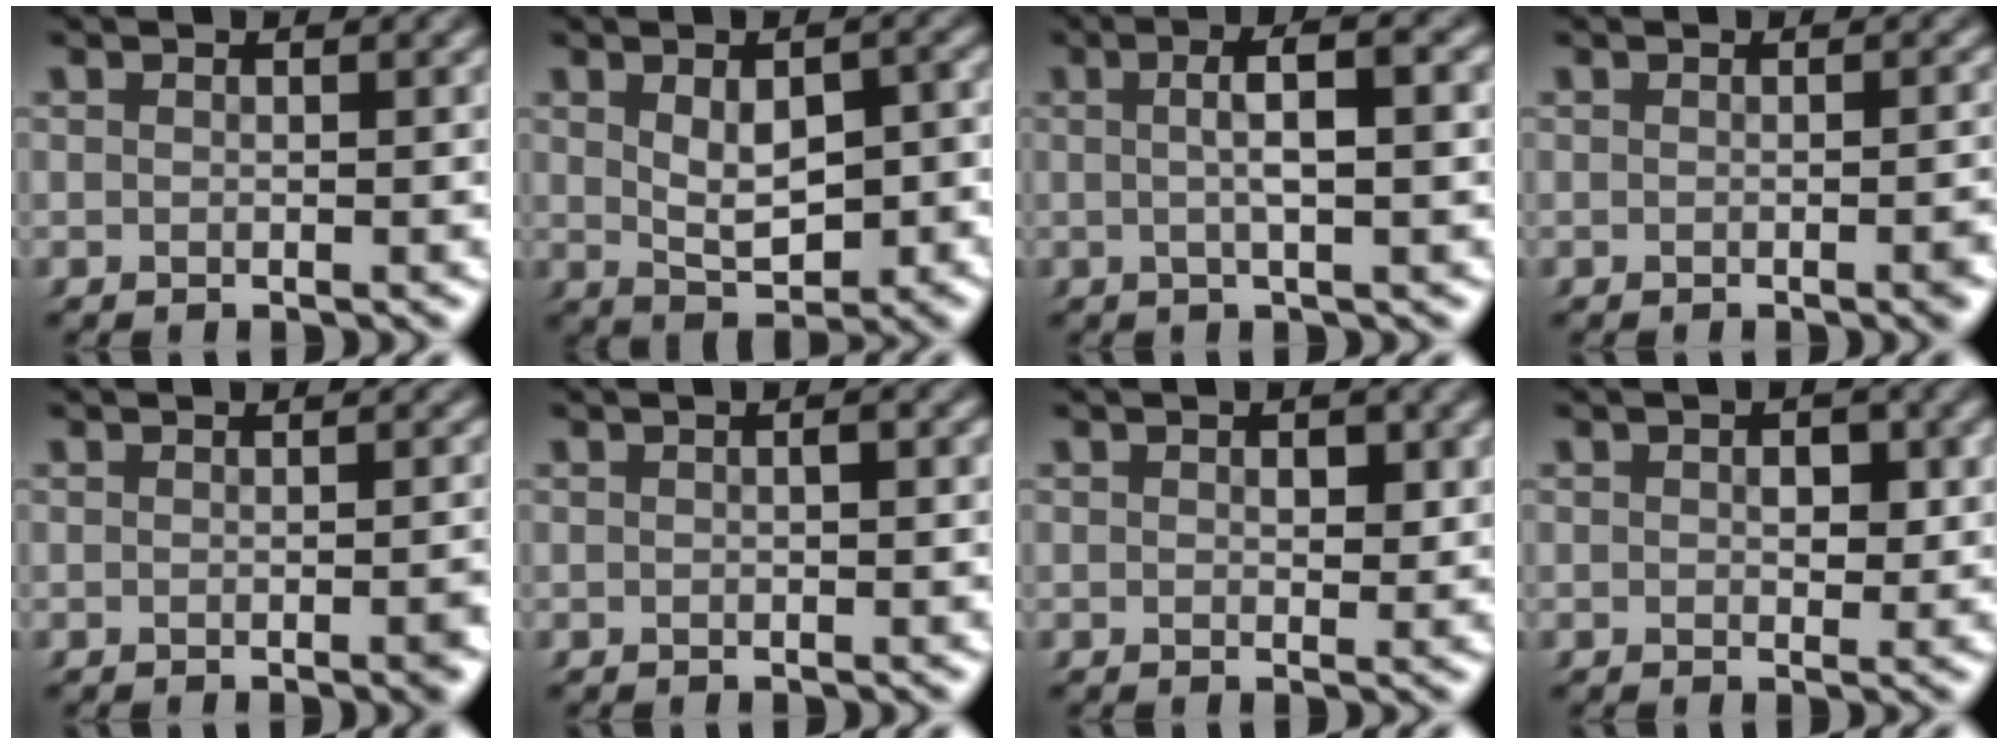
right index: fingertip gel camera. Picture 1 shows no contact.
{"total": 4.8, "force": [0.2, 2.8, 3.9], "torque": [-0.060, -0.012, 0.012]}
{"total": 3.9, "force": [0.5, 0.3, 3.8], "torque": [-0.058, 0.015, 0.004]}
{"total": 1.3, "force": [-0.4, 0.2, 1.3], "torque": [-0.015, 0.010, -0.013]}
{"total": 1.6, "force": [-0.5, 0.3, 1.6], "torque": [-0.015, 0.008, -0.014]}
{"total": 0.6, "force": [0.0, 0.2, 0.6], "torque": [-0.012, 0.004, -0.001]}
{"total": 1.3, "force": [0.3, 0.9, 0.9], "torque": [-0.009, -0.008, 0.007]}
{"total": 1.8, "force": [0.2, 1.3, 1.2], "torque": [-0.016, -0.009, 0.004]}